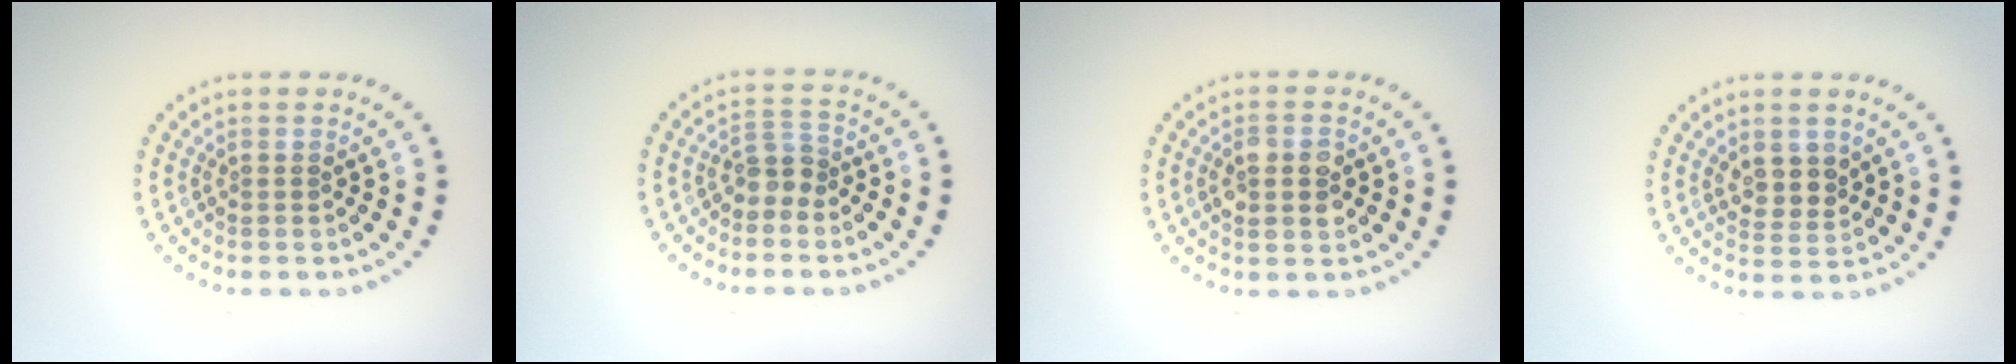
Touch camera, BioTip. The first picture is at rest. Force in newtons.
{"total": 2.1, "press": 1.6, "slide": 1.4}
{"total": 2.8, "press": 2.8, "slide": 0.3}
{"total": 2.5, "press": 2.3, "slide": 0.9}